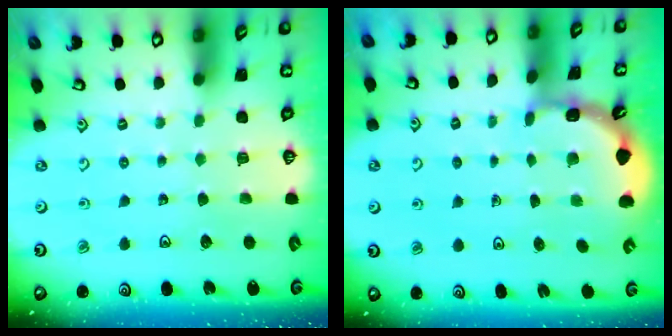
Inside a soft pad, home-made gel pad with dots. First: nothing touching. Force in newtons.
{"total": 2.2, "press": 2.2, "slide": 0.1}